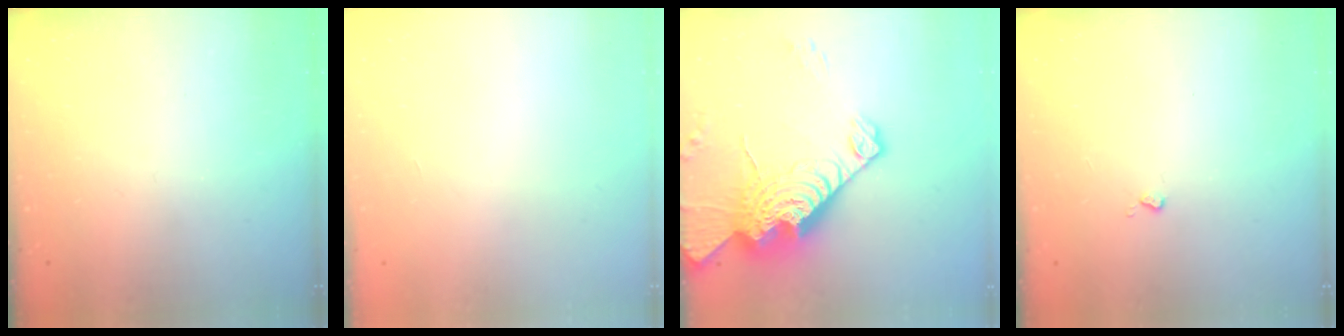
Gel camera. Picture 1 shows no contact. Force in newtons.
{"total": 0.0}
{"total": 21.7, "press": 21.6, "slide": 2.0}
{"total": 2.5, "press": 2.4, "slide": 0.5}